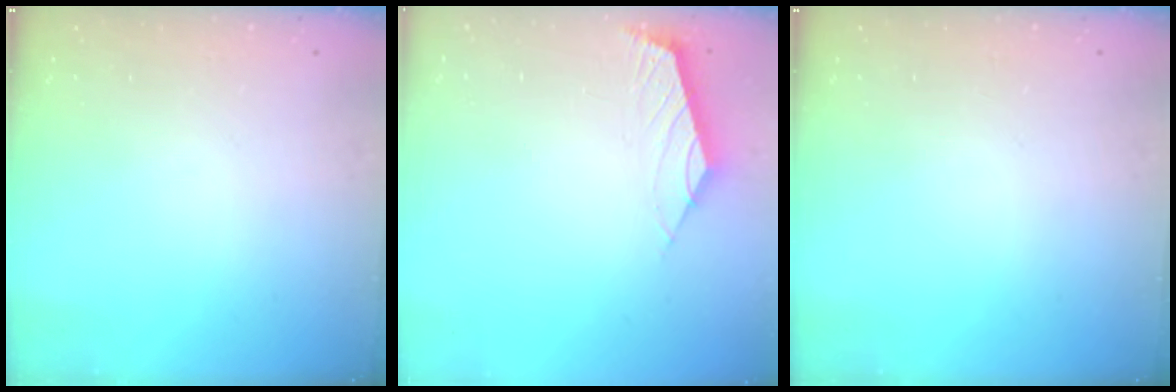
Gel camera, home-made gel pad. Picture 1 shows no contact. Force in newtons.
{"total": 2.4, "press": 2.3, "slide": 0.5}
{"total": 0.0}